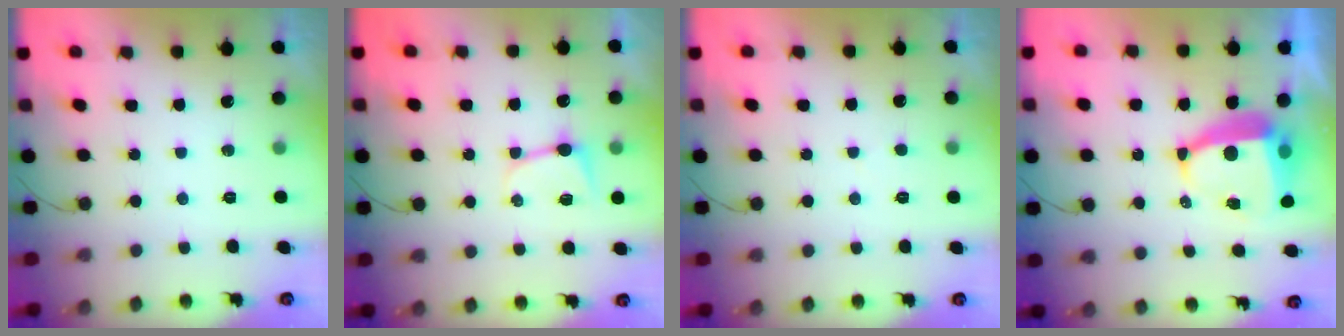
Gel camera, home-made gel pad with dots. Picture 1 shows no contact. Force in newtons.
{"total": 4.9, "press": 4.9, "slide": 0.7}
{"total": 2.0, "press": 2.0, "slide": 0.2}
{"total": 9.4, "press": 9.3, "slide": 1.2}